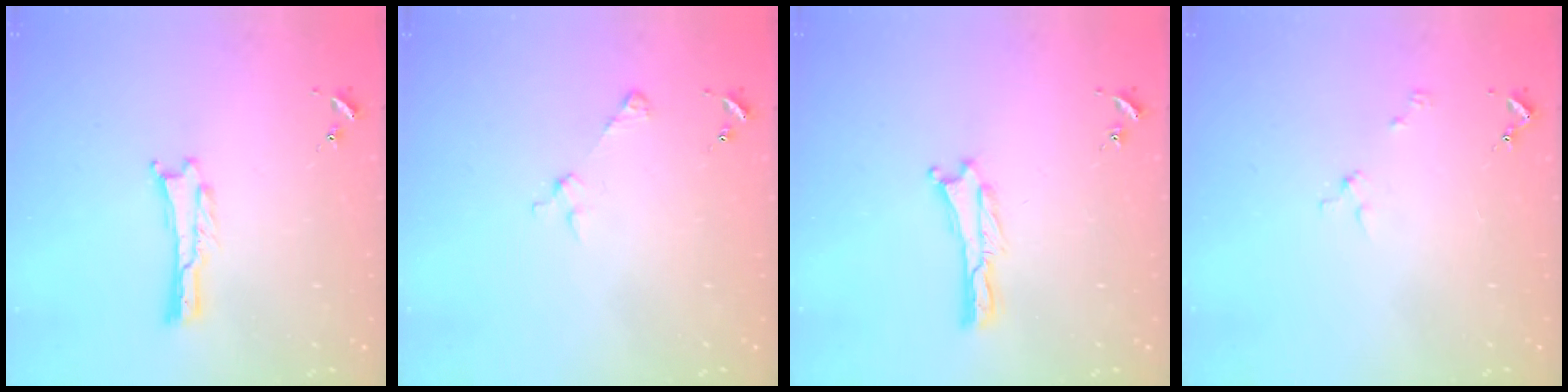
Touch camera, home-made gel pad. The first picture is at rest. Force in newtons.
{"total": 2.9, "press": 2.9, "slide": 0.3}
{"total": 0.0}
{"total": 2.0, "press": 2.0, "slide": 0.2}